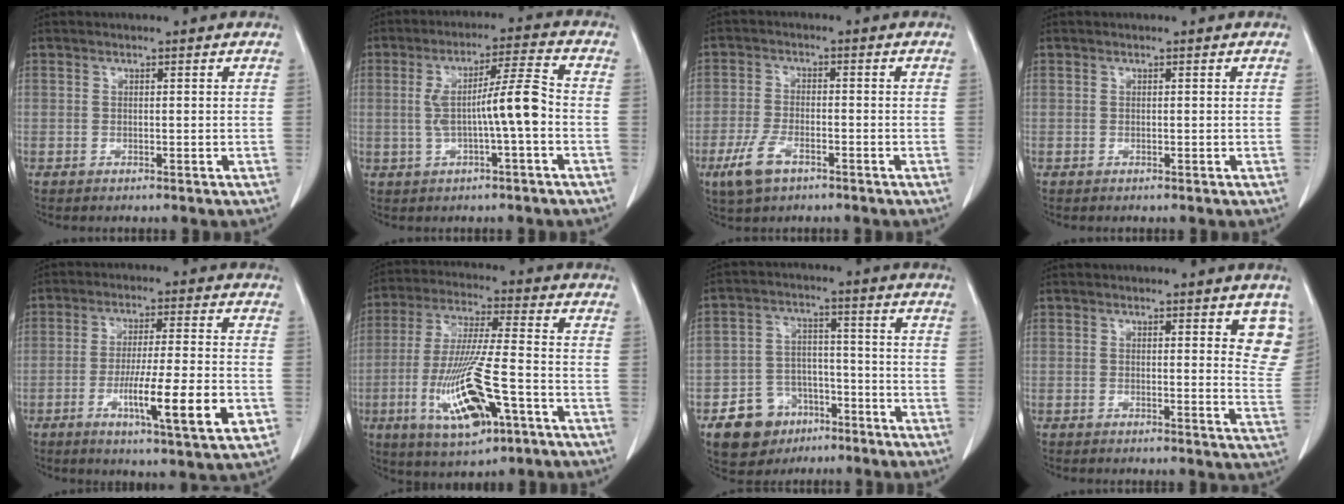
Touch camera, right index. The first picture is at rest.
{"total": 8.5, "force": [-1.0, 0.1, 8.4], "torque": [-0.150, 0.020, -0.016]}
{"total": 5.7, "force": [-3.3, 2.4, 3.9], "torque": [-0.090, -0.008, -0.058]}
{"total": 0.0}
{"total": 12.7, "force": [-4.0, 0.7, 12.0], "torque": [-0.195, -0.018, -0.064]}
{"total": 15.4, "force": [-5.7, 2.7, 14.0], "torque": [-0.284, -0.020, -0.093]}
{"total": 8.8, "force": [-4.9, 6.7, 2.8], "torque": [-0.052, 0.017, -0.075]}
{"total": 6.4, "force": [3.7, 1.6, 5.0], "torque": [-0.049, -0.018, 0.028]}